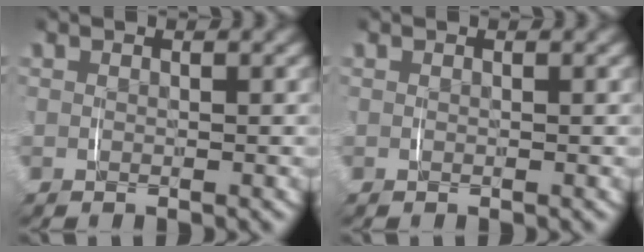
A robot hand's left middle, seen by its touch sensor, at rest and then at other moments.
{"total": 0.0}